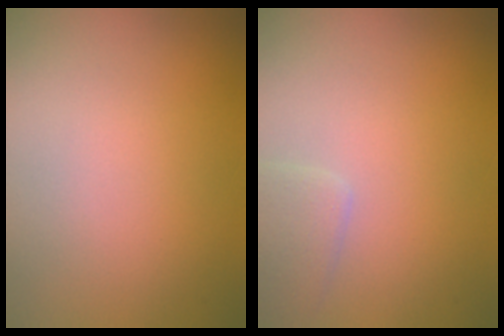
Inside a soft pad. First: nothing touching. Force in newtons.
{"total": 1.9, "press": 1.9, "slide": 0.1}